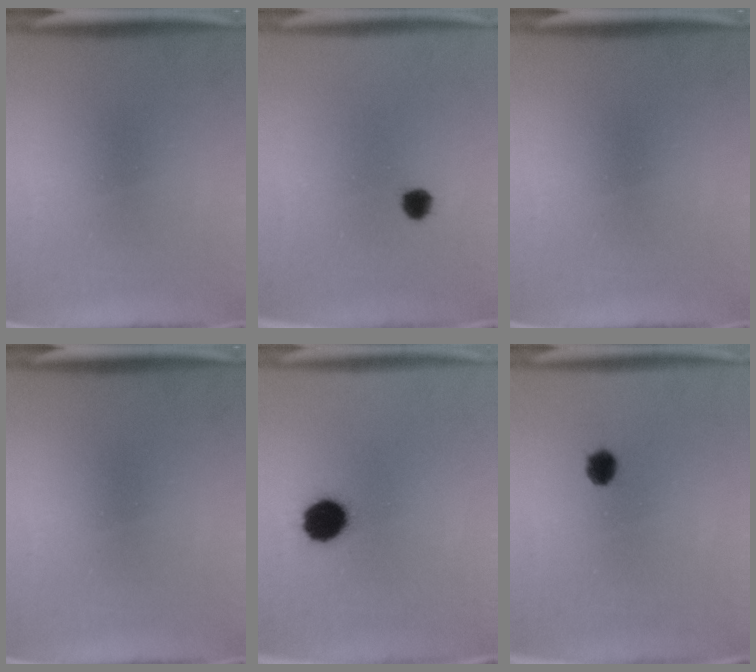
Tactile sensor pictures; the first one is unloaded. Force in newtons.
{"total": 2.4}
{"total": 0.0}
{"total": 0.0}
{"total": 8.9}
{"total": 2.9}